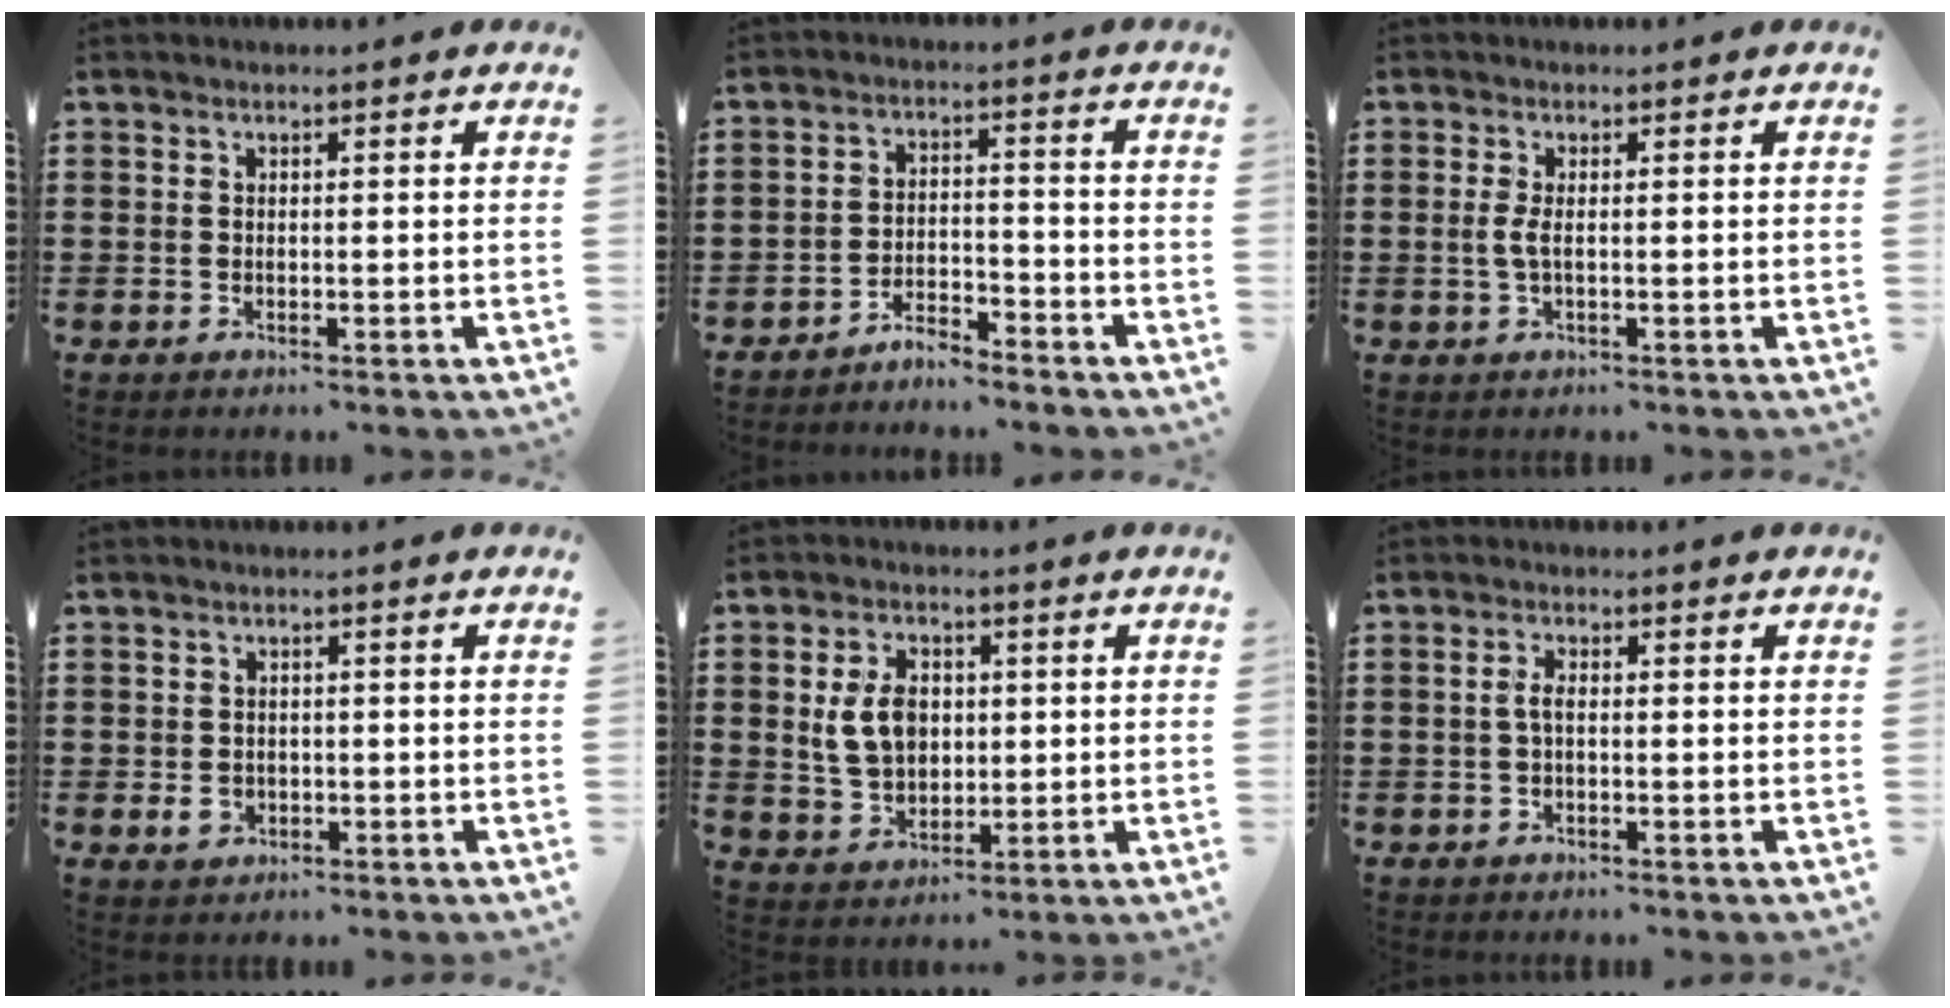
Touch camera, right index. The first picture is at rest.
{"total": 3.6, "force": [-3.6, 0.1, 0.2], "torque": [-0.011, 0.003, -0.076]}
{"total": 2.2, "force": [-0.2, 0.4, 2.1], "torque": [-0.056, -0.009, -0.008]}
{"total": 2.3, "force": [-0.6, 1.8, 1.2], "torque": [-0.026, 0.004, -0.012]}
{"total": 6.9, "force": [0.9, 4.8, 4.9], "torque": [-0.111, 0.008, 0.010]}
{"total": 2.0, "force": [-0.4, 0.6, 1.8], "torque": [-0.050, -0.006, -0.012]}